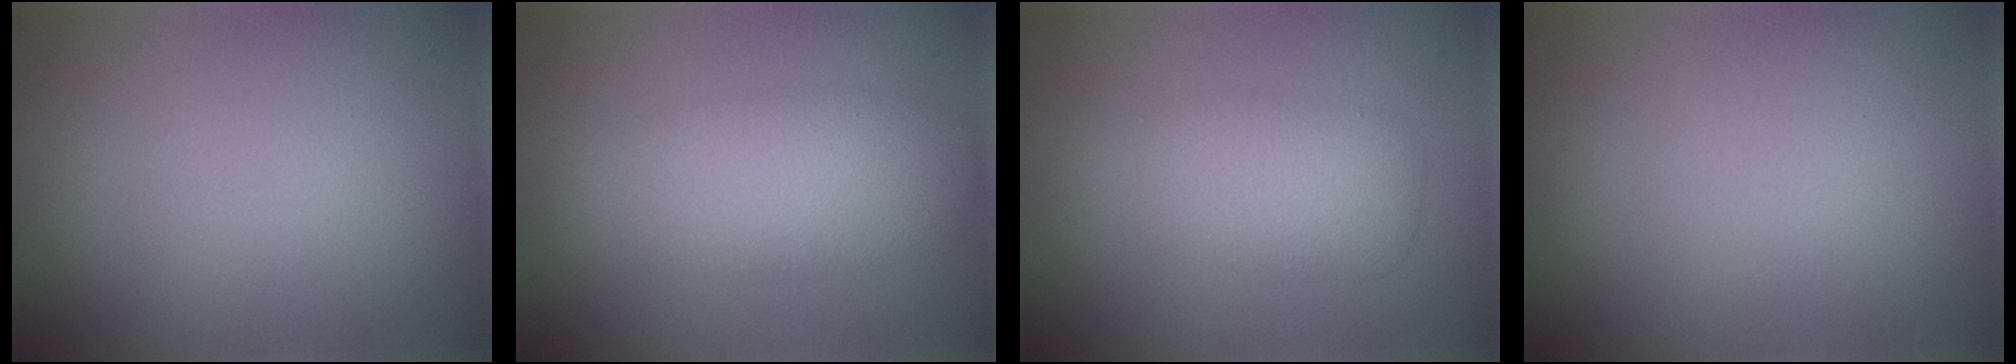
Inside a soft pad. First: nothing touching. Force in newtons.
{"total": 5.1, "press": 5.1, "slide": 0.1}
{"total": 3.8, "press": 3.8, "slide": 0.1}
{"total": 0.0}